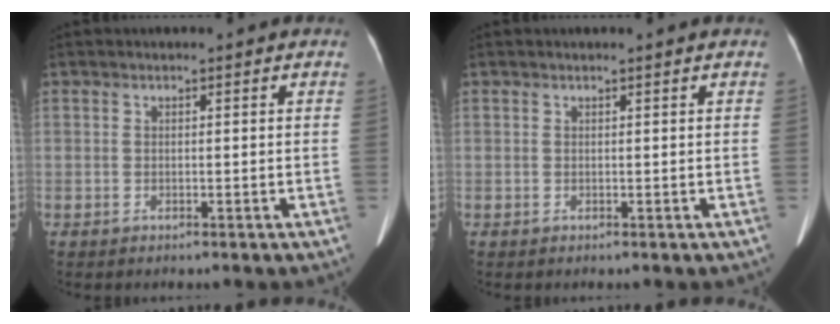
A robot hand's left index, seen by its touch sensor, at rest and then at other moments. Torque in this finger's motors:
{"motor_torque": [0.09, -0.15, 0.00, 0.02]}